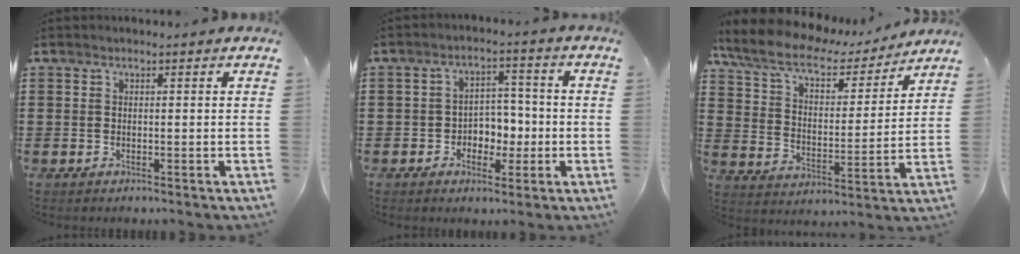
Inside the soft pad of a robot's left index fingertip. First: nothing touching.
{"total": 4.5, "force": [-1.2, 3.7, 2.1], "torque": [-0.042, 0.008, -0.030]}
{"total": 9.4, "force": [7.4, 3.1, 4.9], "torque": [-0.124, -0.031, 0.127]}